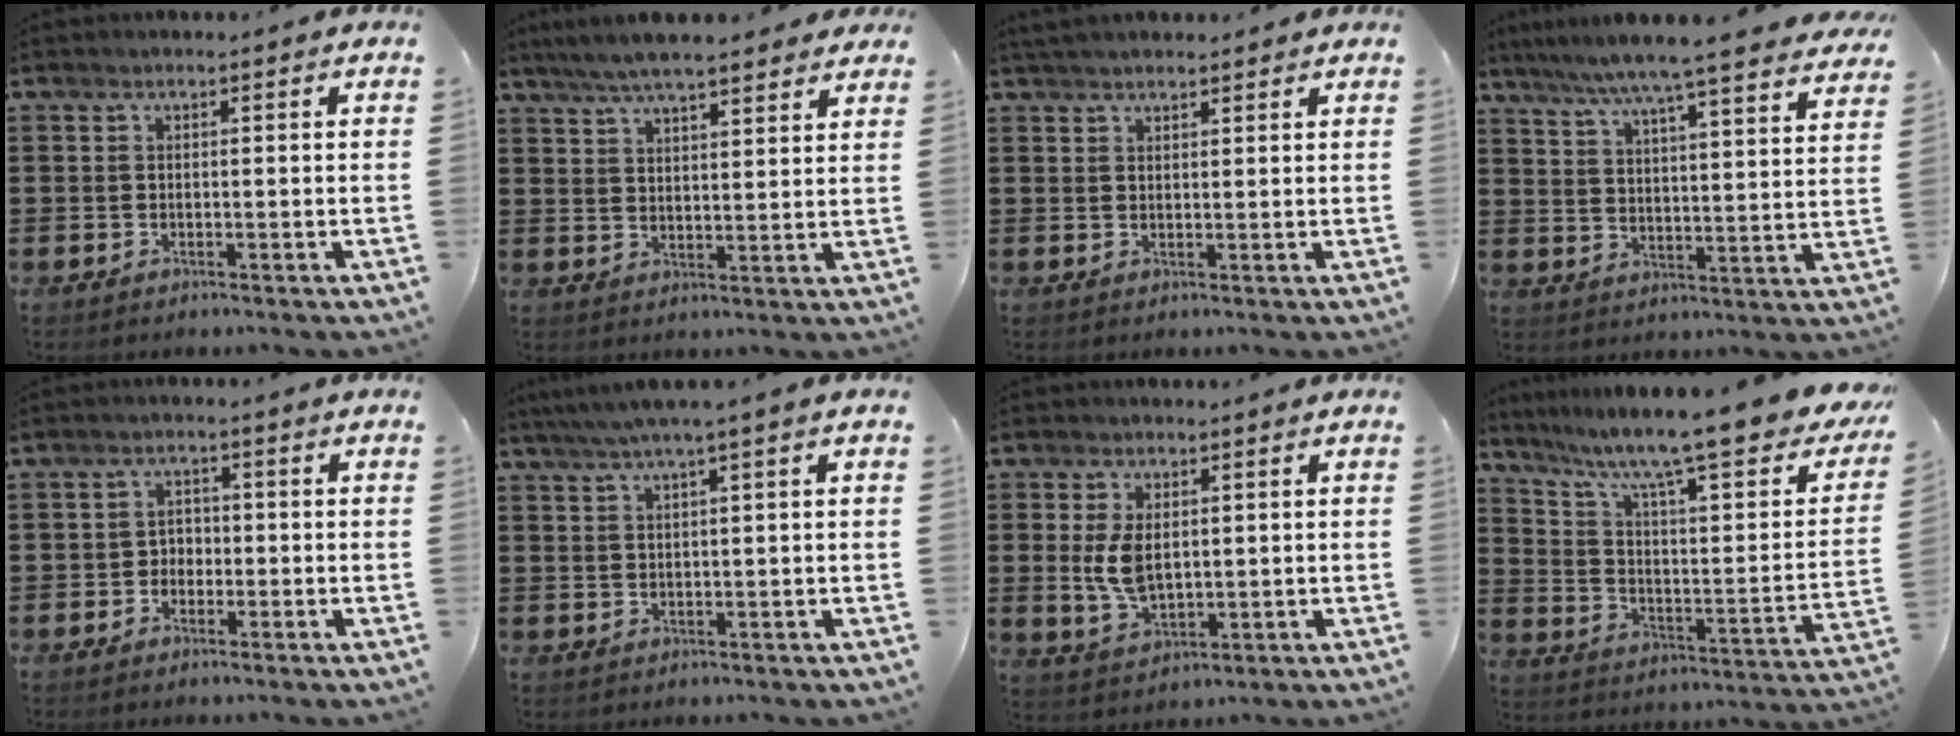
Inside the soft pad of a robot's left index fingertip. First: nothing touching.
{"total": 5.8, "force": [5.3, 0.7, 2.4], "torque": [-0.063, -0.013, 0.096]}
{"total": 2.2, "force": [2.1, 0.5, 0.6], "torque": [-0.017, 0.004, 0.041]}
{"total": 6.6, "force": [5.8, -0.8, 3.0], "torque": [-0.083, -0.044, 0.093]}
{"total": 2.1, "force": [-1.1, 1.7, 0.6], "torque": [-0.018, 0.008, -0.027]}
{"total": 2.7, "force": [1.5, -0.3, 2.2], "torque": [-0.044, 0.002, 0.026]}
{"total": 5.9, "force": [0.9, 3.5, 4.7], "torque": [-0.118, 0.002, 0.010]}
{"total": 11.6, "force": [9.0, 1.2, 7.1], "torque": [-0.148, -0.072, 0.142]}